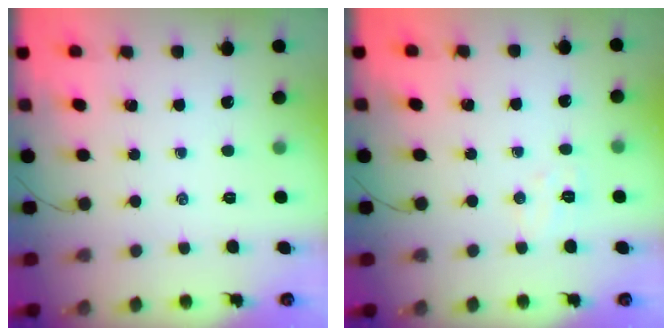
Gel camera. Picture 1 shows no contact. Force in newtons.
{"total": 4.9, "press": 4.8, "slide": 1.0}